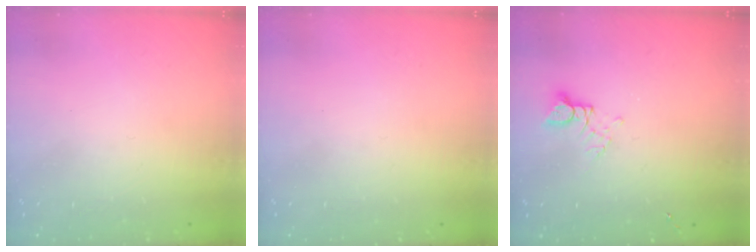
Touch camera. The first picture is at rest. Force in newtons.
{"total": 0.0}
{"total": 2.9, "press": 2.9, "slide": 0.4}